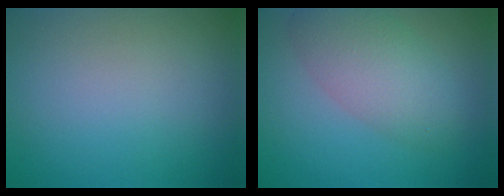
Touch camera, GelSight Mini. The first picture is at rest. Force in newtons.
{"total": 5.0, "press": 5.0, "slide": 0.3}